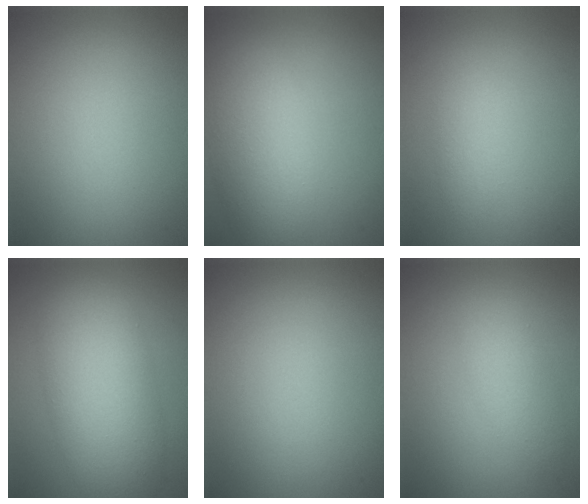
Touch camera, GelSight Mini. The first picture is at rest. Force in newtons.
{"total": 5.8, "press": 5.8, "slide": 0.6}
{"total": 1.6, "press": 1.6, "slide": 0.2}
{"total": 7.9, "press": 7.9, "slide": 0.2}
{"total": 0.0}
{"total": 2.5, "press": 2.5, "slide": 0.1}